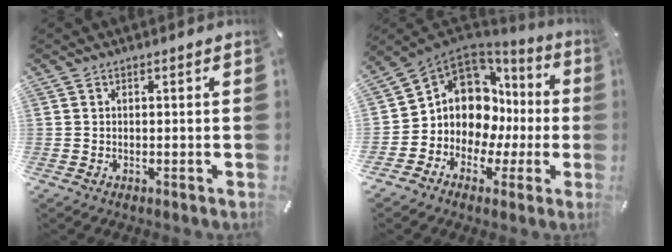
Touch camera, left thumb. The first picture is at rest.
{"total": 11.4, "force": [1.3, 10.1, 5.0], "torque": [-0.116, -0.040, 0.032]}